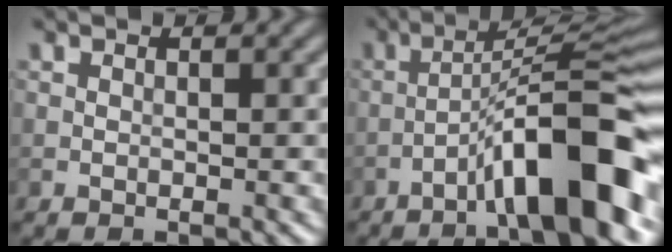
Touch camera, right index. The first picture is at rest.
{"total": 10.5, "force": [-5.4, 1.7, 8.9], "torque": [-0.131, 0.032, -0.084]}